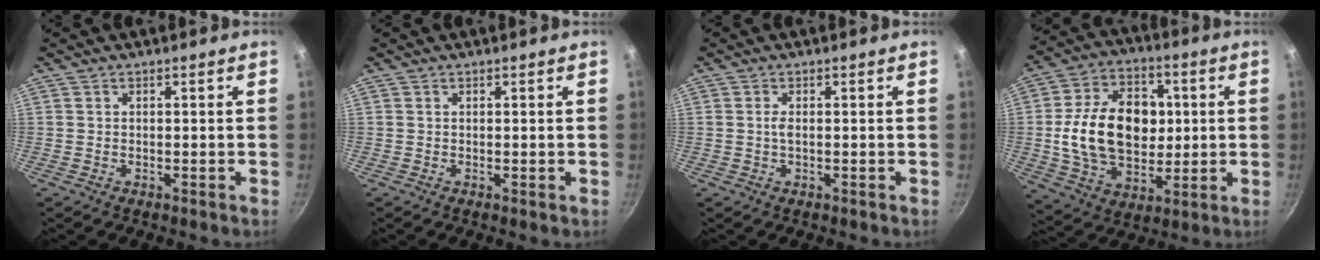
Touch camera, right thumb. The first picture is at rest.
{"total": 0.0}
{"total": 1.3, "force": [-0.1, 0.6, 1.1], "torque": [-0.023, 0.002, -0.002]}
{"total": 20.4, "force": [1.2, 14.6, 14.3], "torque": [-0.210, 0.015, 0.022]}